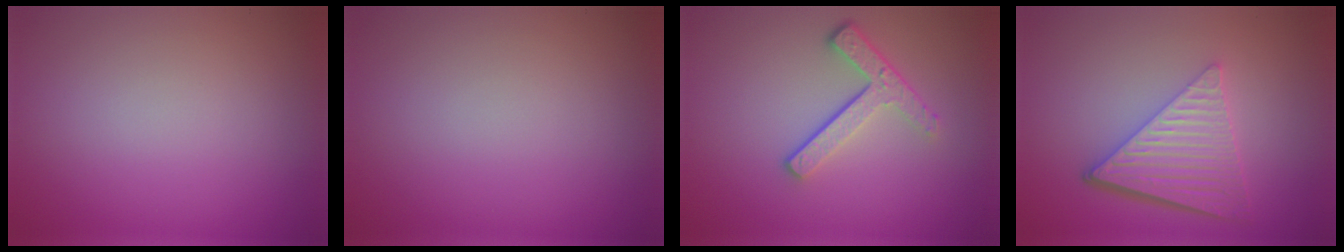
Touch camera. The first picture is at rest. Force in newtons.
{"total": 0.0}
{"total": 3.7, "press": 2.7, "slide": 2.5}
{"total": 6.2, "press": 4.2, "slide": 4.5}